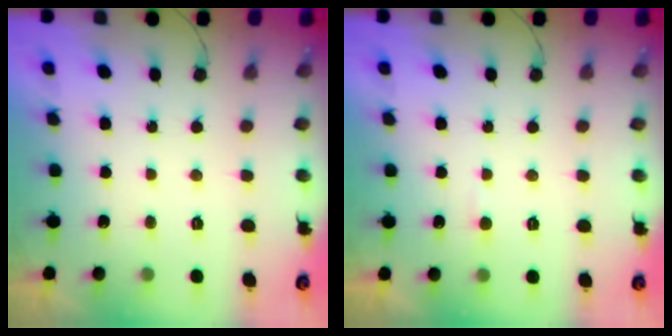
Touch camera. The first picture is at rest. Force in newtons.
{"total": 2.3, "press": 2.3, "slide": 0.3}